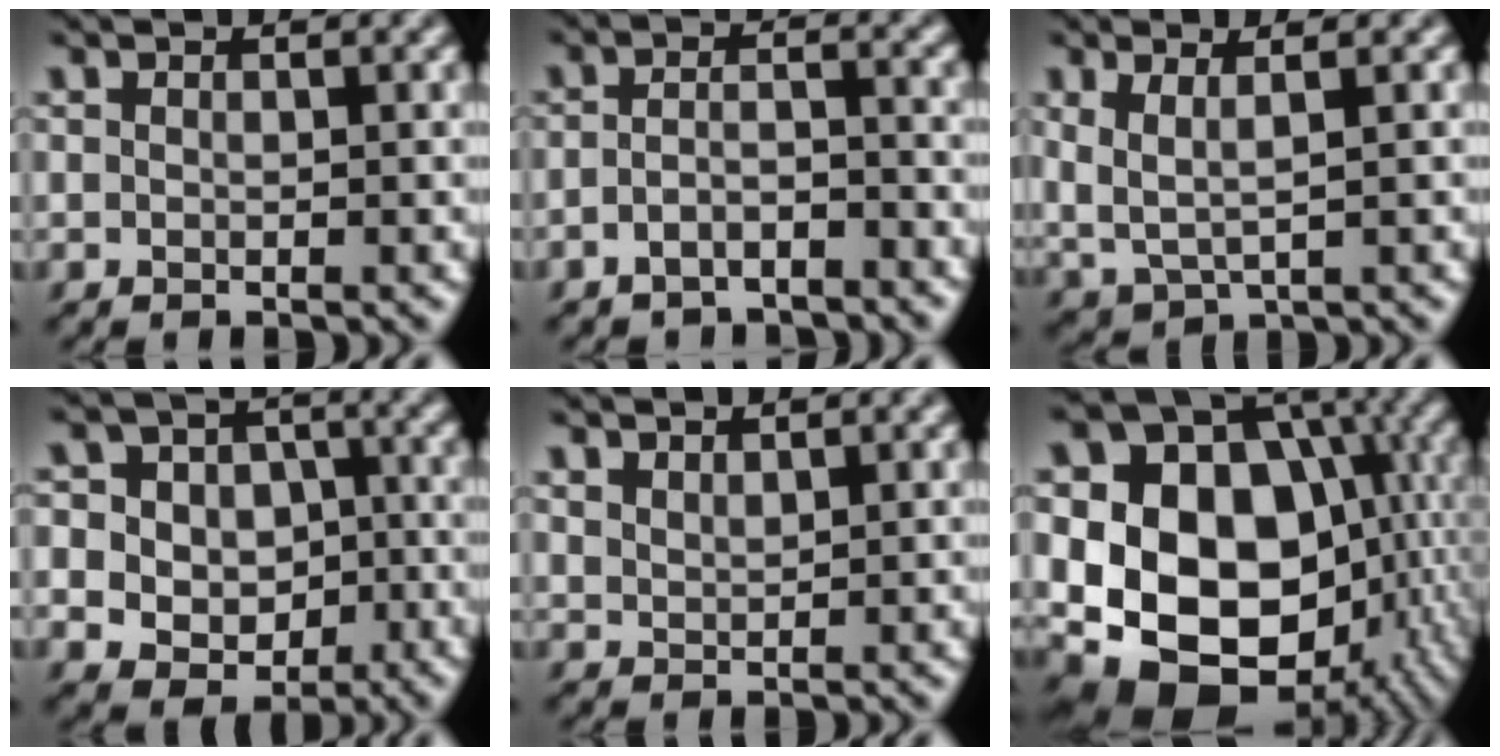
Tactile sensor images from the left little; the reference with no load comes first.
{"total": 2.6, "force": [-2.0, 0.7, 1.4], "torque": [-0.029, 0.005, -0.044]}
{"total": 2.7, "force": [0.9, 0.7, 2.5], "torque": [-0.064, -0.005, 0.016]}
{"total": 9.5, "force": [-0.7, 8.8, 3.4], "torque": [-0.081, 0.039, -0.037]}
{"total": 1.1, "force": [1.0, 0.4, 0.4], "torque": [-0.015, 0.002, 0.021]}
{"total": 18.0, "force": [-2.7, 14.0, 11.0], "torque": [-0.185, -0.003, -0.029]}